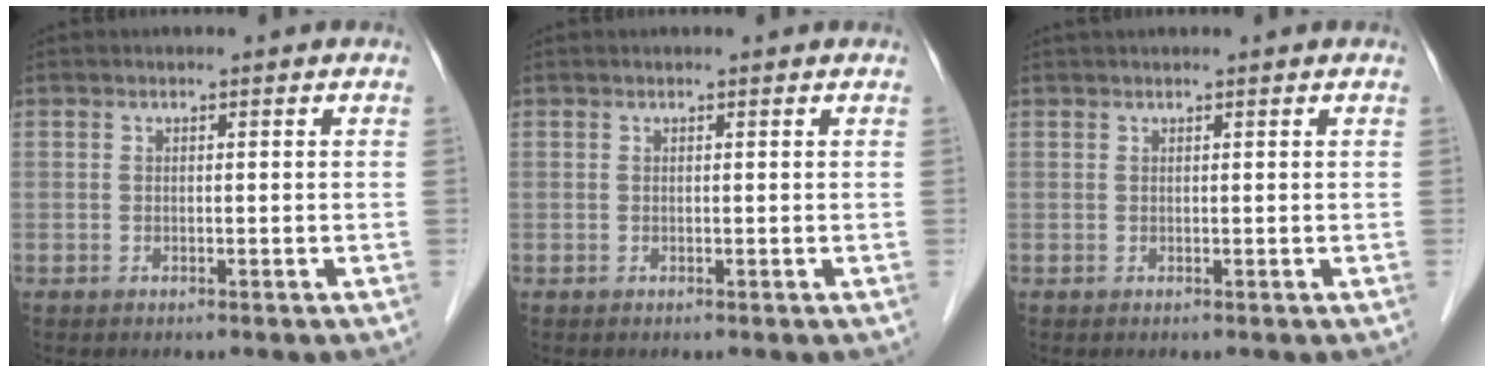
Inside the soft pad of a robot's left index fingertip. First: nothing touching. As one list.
[{"total": 0.6, "force": [0.6, 0.0, 0.1], "torque": [-0.004, 0.003, 0.004]}, {"total": 1.6, "force": [1.5, -0.1, 0.7], "torque": [-0.005, 0.027, 0.028]}]